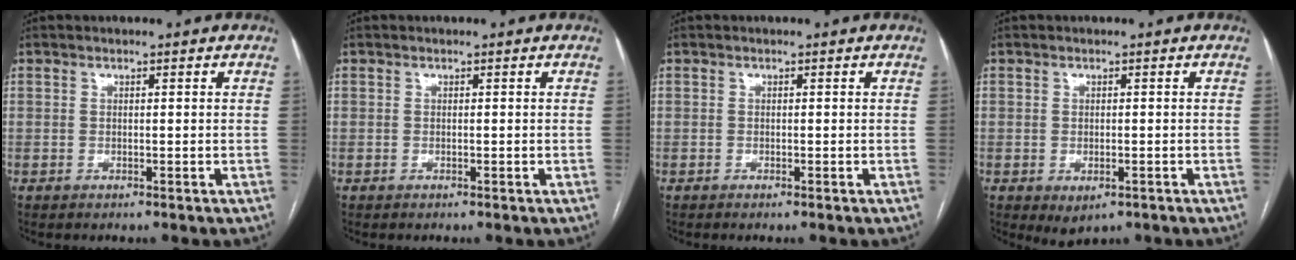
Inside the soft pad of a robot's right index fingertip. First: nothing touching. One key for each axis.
{"total": 0.0}
{"total": 0.0}
{"total": 2.7, "fx": -1.1, "fy": 1.6, "fz": 1.9, "tx": -0.025, "ty": -0.004, "tz": -0.003}